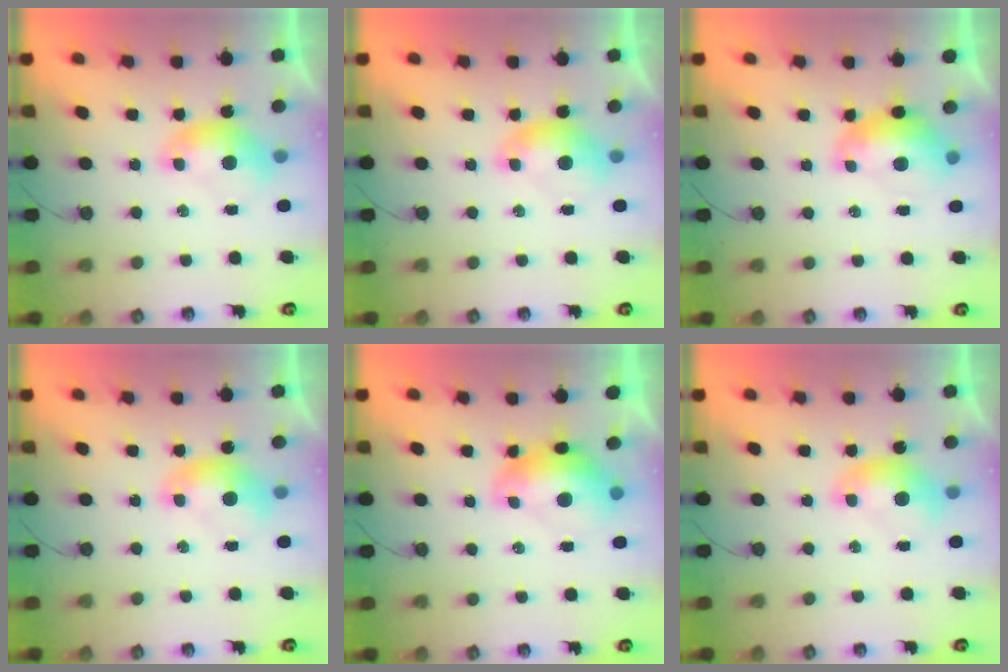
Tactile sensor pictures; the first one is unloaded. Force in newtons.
{"total": 0.0}
{"total": 2.9, "press": 2.7, "slide": 0.8}
{"total": 0.0}
{"total": 2.6, "press": 2.5, "slide": 0.7}
{"total": 0.0}